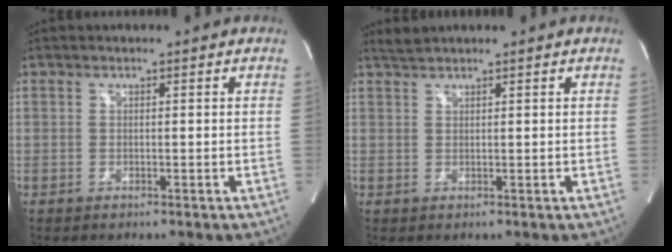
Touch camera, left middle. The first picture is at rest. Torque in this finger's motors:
{"motor_torque": [0.12, -0.05, -0.07, 0.00]}